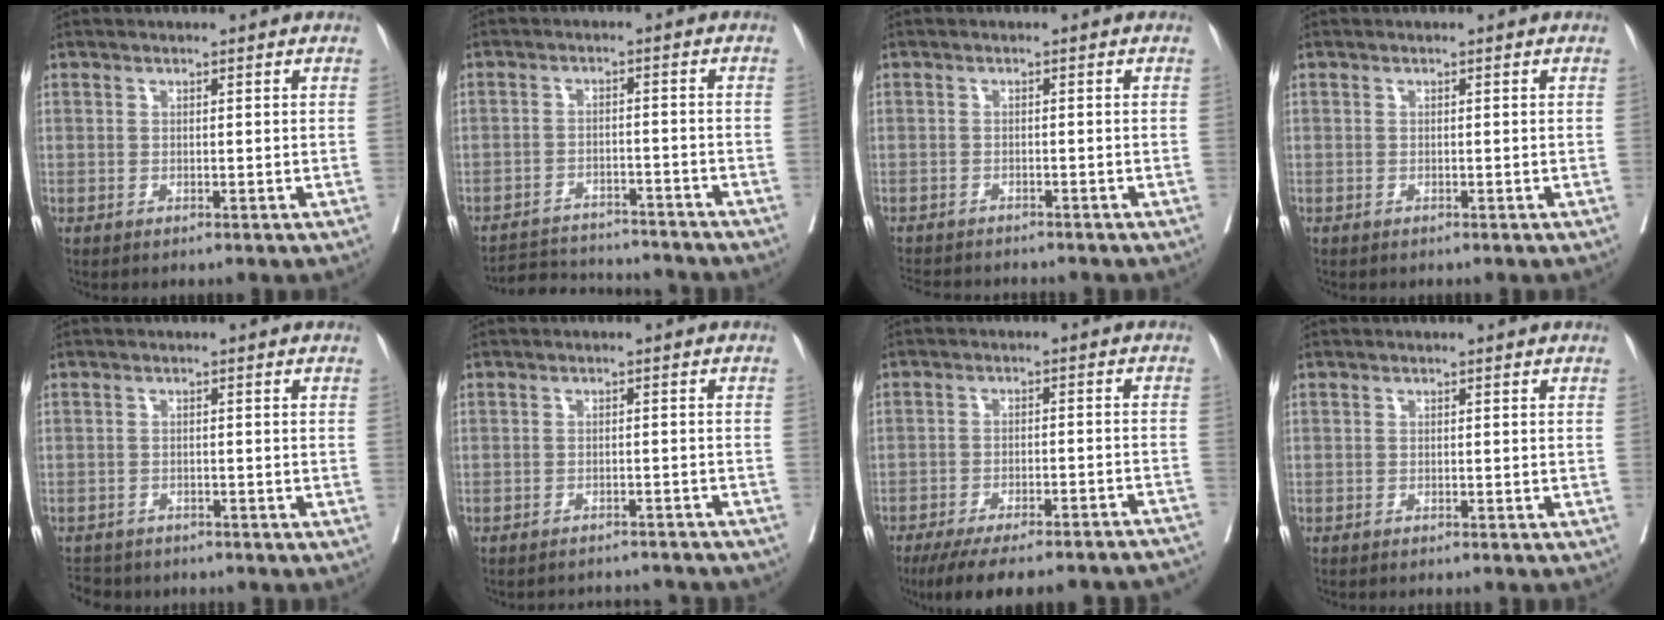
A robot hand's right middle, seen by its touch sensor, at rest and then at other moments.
{"total": 11.7, "force": [-11.3, 1.9, 2.4], "torque": [-0.038, 0.009, -0.159]}
{"total": 7.4, "force": [-7.0, 1.3, 2.2], "torque": [-0.032, -0.008, -0.102]}
{"total": 0.0}
{"total": 7.3, "force": [-6.5, 2.8, 1.7], "torque": [-0.032, -0.003, -0.091]}
{"total": 9.3, "force": [-9.0, 2.1, 1.4], "torque": [-0.022, 0.012, -0.099]}
{"total": 23.5, "force": [-21.4, 3.0, 9.1], "torque": [-0.107, -0.013, -0.275]}
{"total": 5.9, "force": [-5.5, 0.8, 2.2], "torque": [-0.021, -0.010, -0.067]}